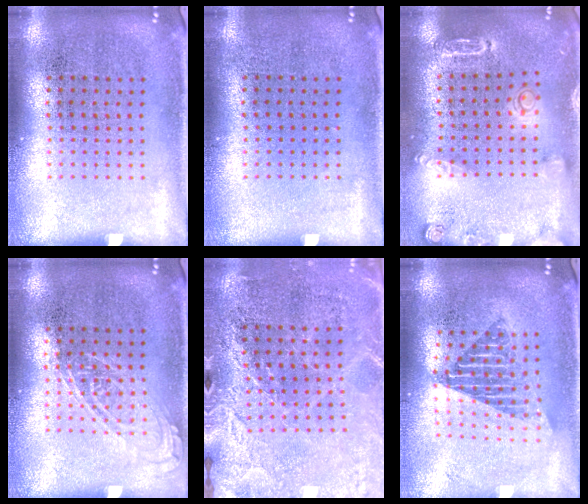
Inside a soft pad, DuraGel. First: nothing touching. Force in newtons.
{"total": 0.0}
{"total": 1.8, "press": 1.8, "slide": 0.1}
{"total": 1.1, "press": 1.0, "slide": 0.3}
{"total": 2.8, "press": 2.7, "slide": 0.6}
{"total": 1.7, "press": 1.3, "slide": 1.0}